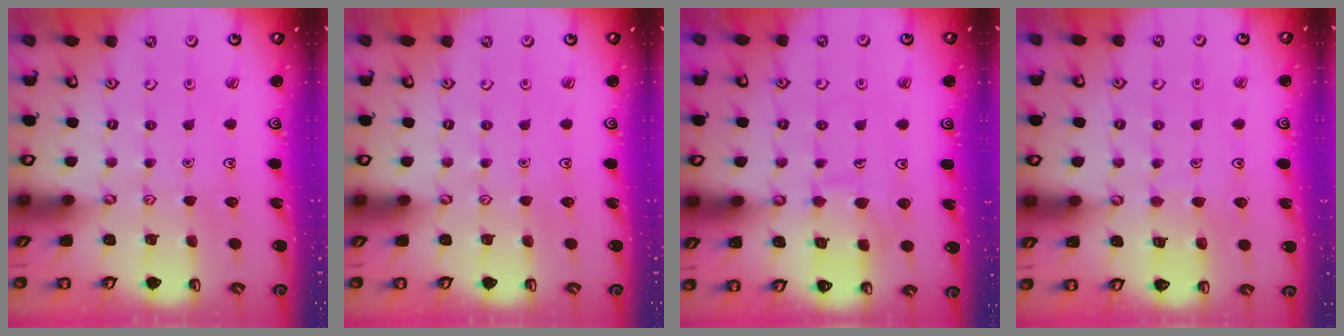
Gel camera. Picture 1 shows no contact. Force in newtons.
{"total": 0.0}
{"total": 8.2, "press": 8.1, "slide": 0.8}
{"total": 4.7, "press": 4.6, "slide": 0.4}